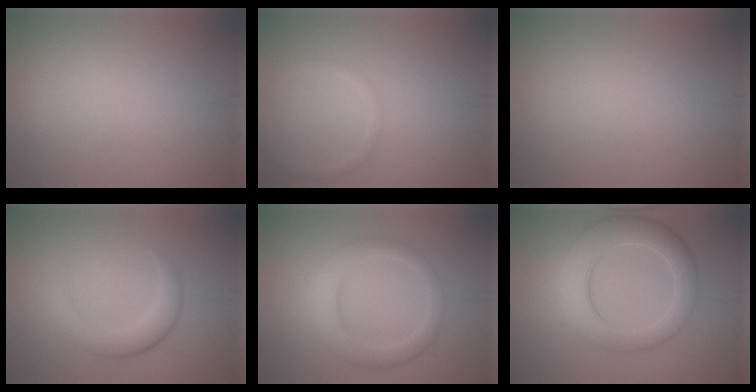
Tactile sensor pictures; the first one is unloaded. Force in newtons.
{"total": 1.1, "press": 1.1, "slide": 0.1}
{"total": 0.0}
{"total": 3.0, "press": 3.0, "slide": 0.1}
{"total": 4.1, "press": 4.1, "slide": 0.2}
{"total": 6.8, "press": 6.8, "slide": 0.3}